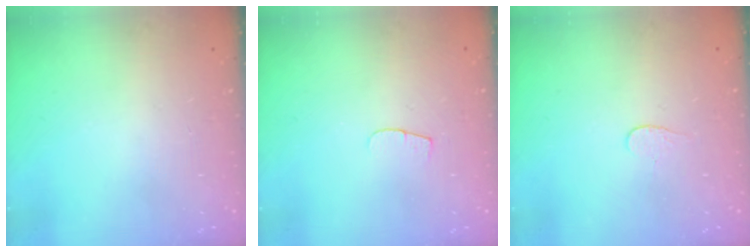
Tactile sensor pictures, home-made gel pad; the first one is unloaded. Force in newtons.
{"total": 3.7, "press": 3.7, "slide": 0.4}
{"total": 3.4, "press": 3.4, "slide": 0.4}